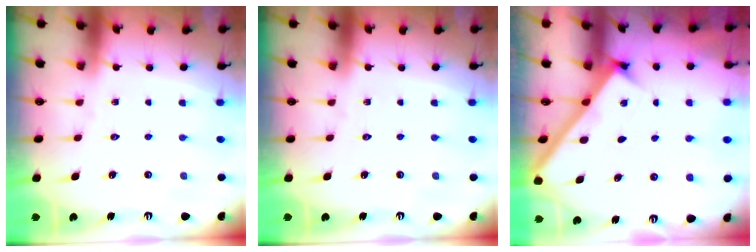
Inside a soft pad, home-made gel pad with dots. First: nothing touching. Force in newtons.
{"total": 0.0}
{"total": 2.5, "press": 2.5, "slide": 0.3}